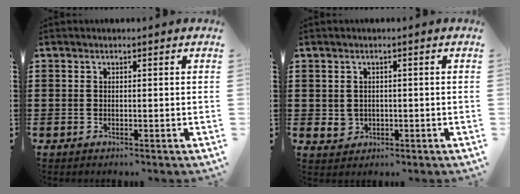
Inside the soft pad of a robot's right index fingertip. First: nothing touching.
{"total": 2.0, "force": [0.0, 1.9, 0.8], "torque": [-0.021, 0.007, -0.001]}